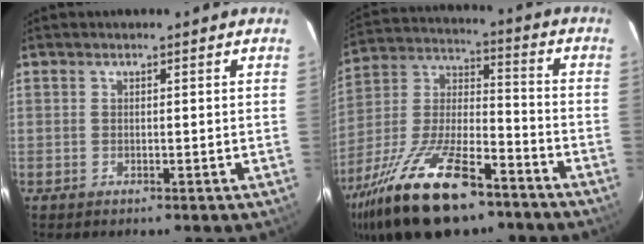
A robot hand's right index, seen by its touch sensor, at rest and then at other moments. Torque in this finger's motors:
{"motor_torque": [1.19, -0.95, 1.05, 0.21]}